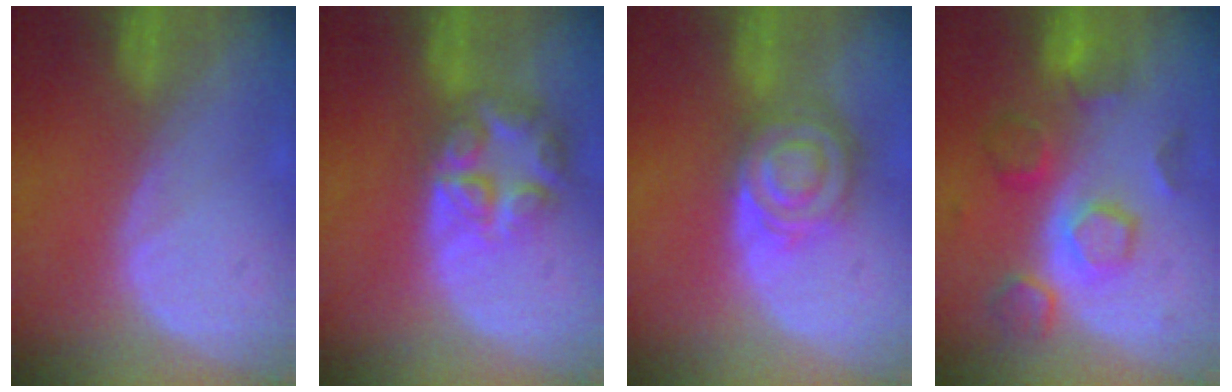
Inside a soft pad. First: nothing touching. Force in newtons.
{"total": 7.9, "press": 6.9, "slide": 3.9}
{"total": 8.4, "press": 7.2, "slide": 4.3}
{"total": 8.3, "press": 8.1, "slide": 2.0}